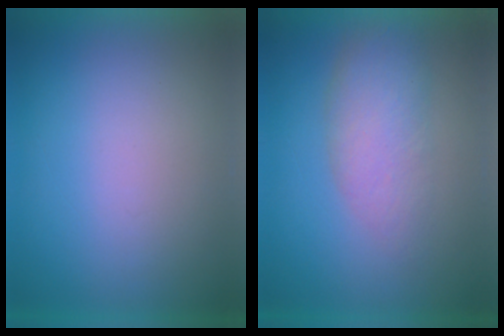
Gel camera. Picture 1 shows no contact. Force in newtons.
{"total": 4.3}